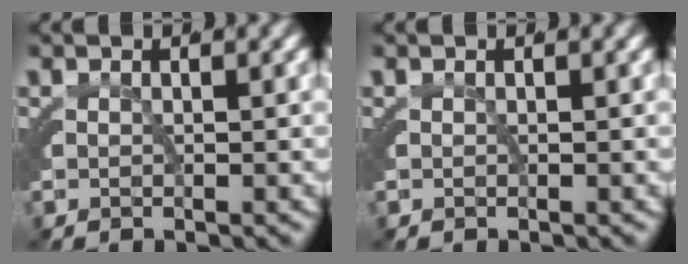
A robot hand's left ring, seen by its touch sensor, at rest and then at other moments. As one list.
[{"total": 0.0}]